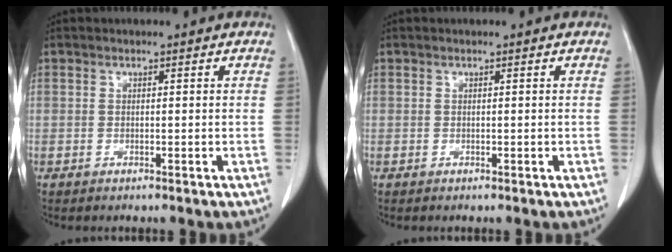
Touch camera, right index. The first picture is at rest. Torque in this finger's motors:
{"motor_torque": [0.00, 0.00, 0.00, 0.00]}